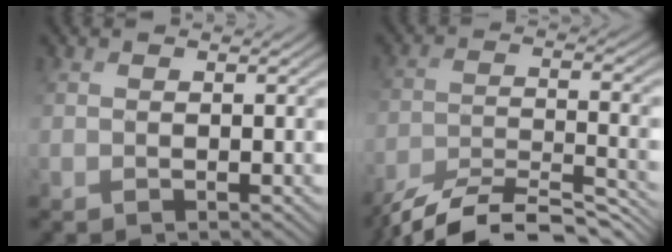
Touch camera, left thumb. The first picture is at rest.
{"total": 12.5, "force": [-11.5, 2.1, 4.4], "torque": [-0.063, -0.004, -0.183]}